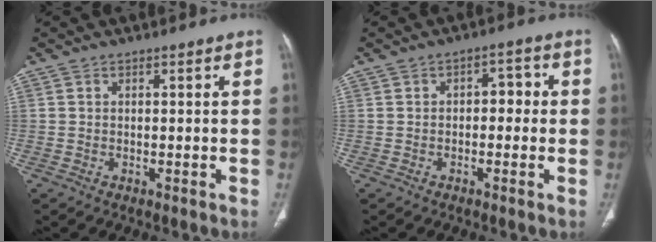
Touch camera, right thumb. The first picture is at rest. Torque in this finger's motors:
{"motor_torque": [-0.45, 0.33, 0.03, 0.19, 0.09]}